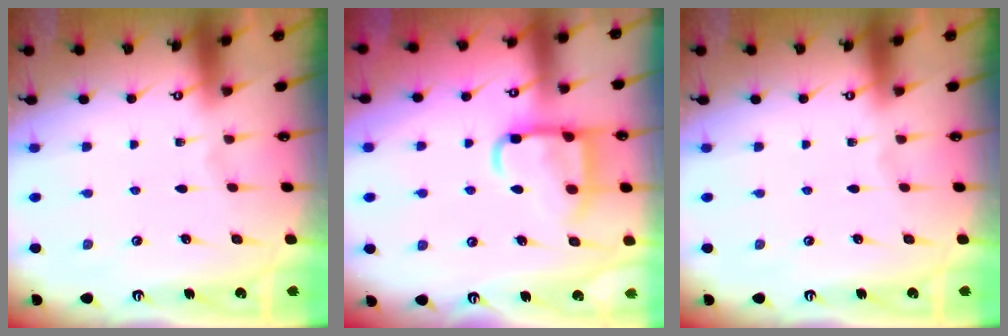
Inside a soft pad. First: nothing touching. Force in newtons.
{"total": 13.4, "press": 13.3, "slide": 1.5}
{"total": 0.0}